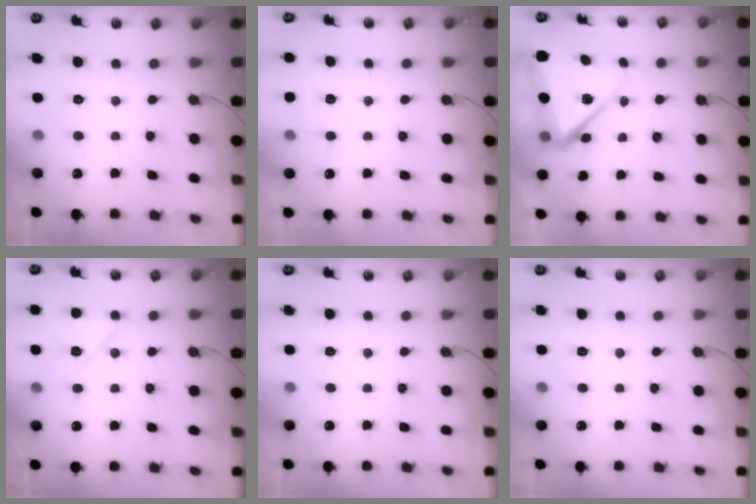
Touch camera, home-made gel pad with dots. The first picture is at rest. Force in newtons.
{"total": 2.2, "press": 2.1, "slide": 0.3}
{"total": 8.8, "press": 8.7, "slide": 0.9}
{"total": 8.5, "press": 8.4, "slide": 1.7}
{"total": 0.0}
{"total": 0.0}